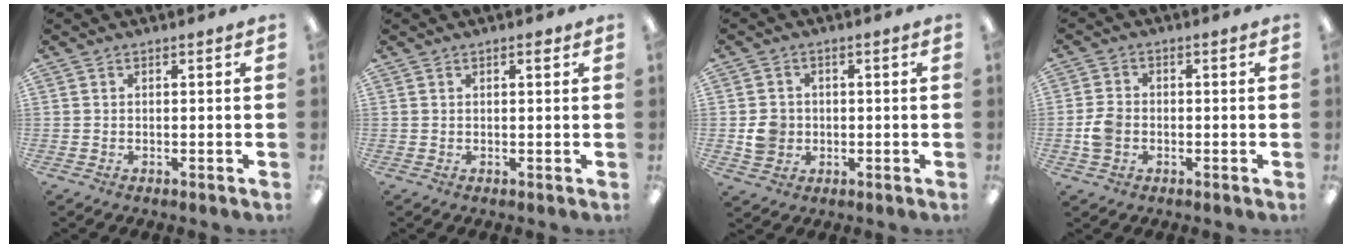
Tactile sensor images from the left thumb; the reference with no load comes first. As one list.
[{"total": 1.3, "force": [0.8, 0.4, 0.9], "torque": [-0.012, -0.002, 0.012]}, {"total": 4.9, "force": [-0.4, 4.6, 1.7], "torque": [-0.018, 0.005, -0.006]}, {"total": 4.9, "force": [-1.0, 3.8, 3.0], "torque": [-0.056, 0.007, -0.017]}]